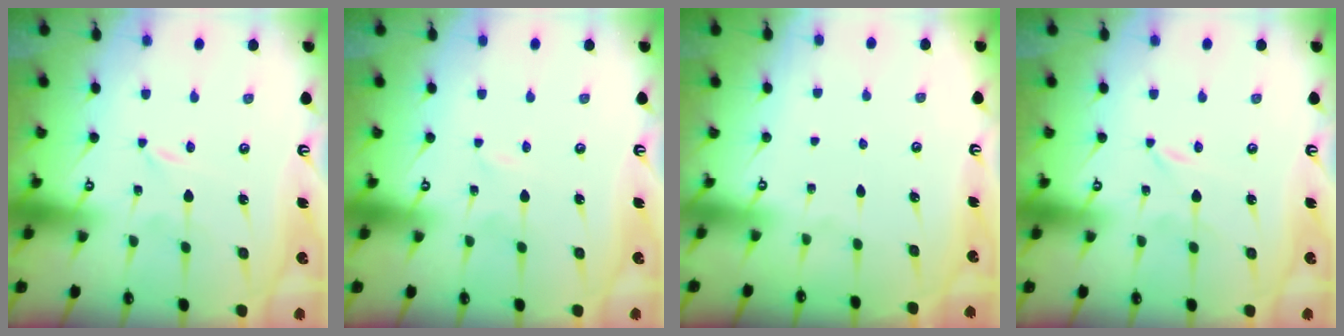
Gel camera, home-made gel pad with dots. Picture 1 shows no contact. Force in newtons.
{"total": 0.0}
{"total": 0.0}
{"total": 0.0}